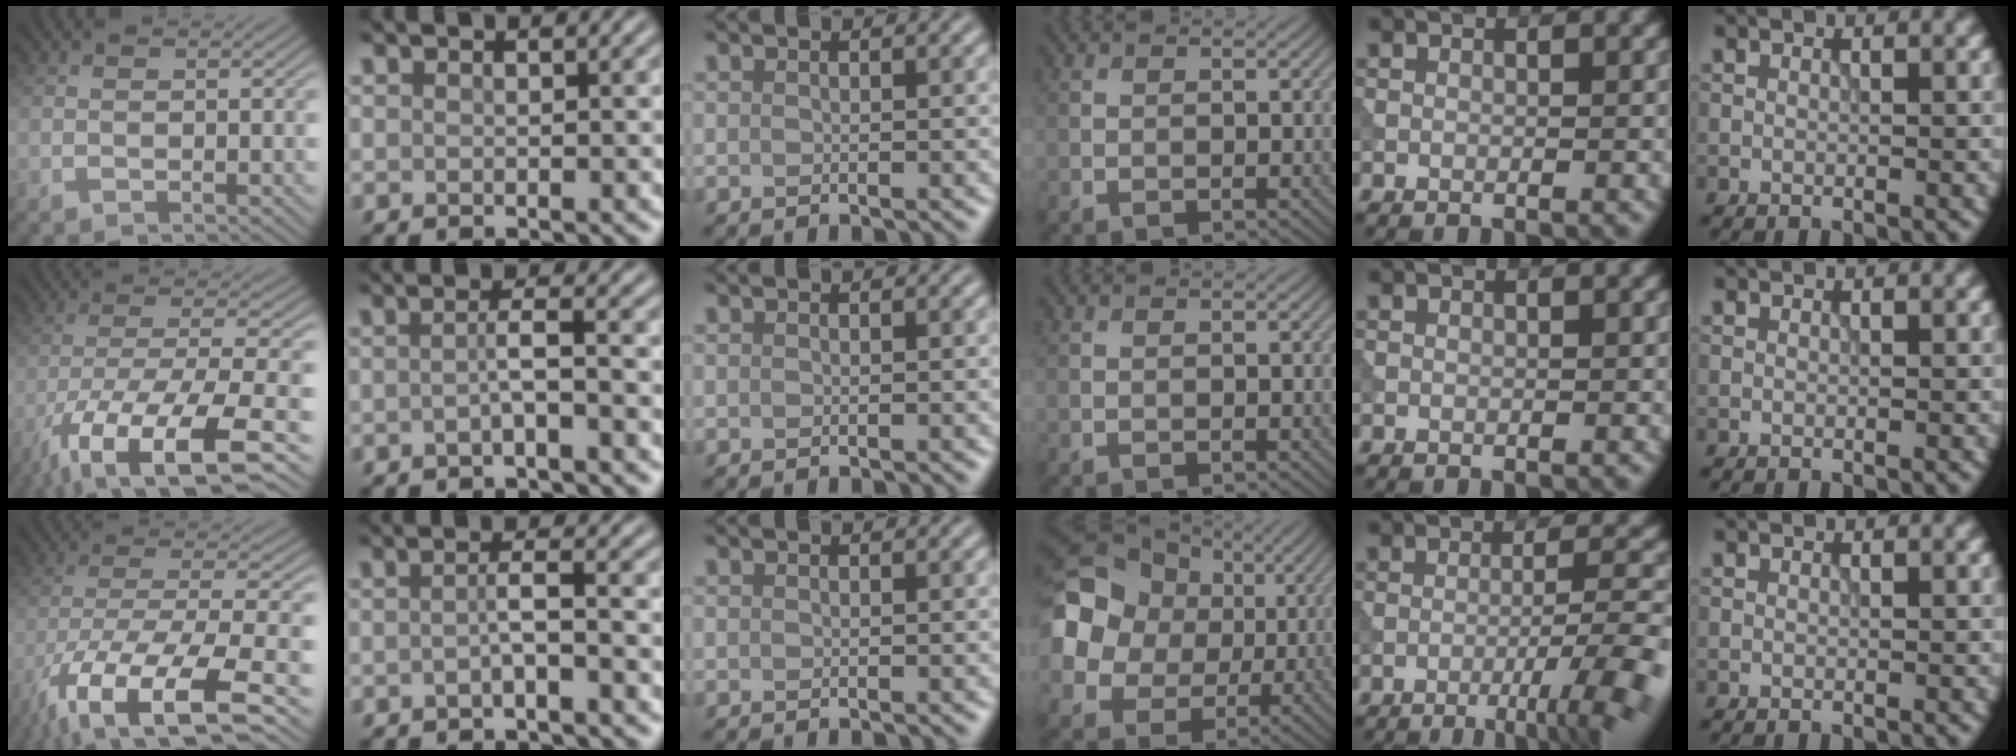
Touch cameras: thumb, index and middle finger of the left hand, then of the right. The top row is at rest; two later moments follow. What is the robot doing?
{"motion": "extract", "object": "tissue"}